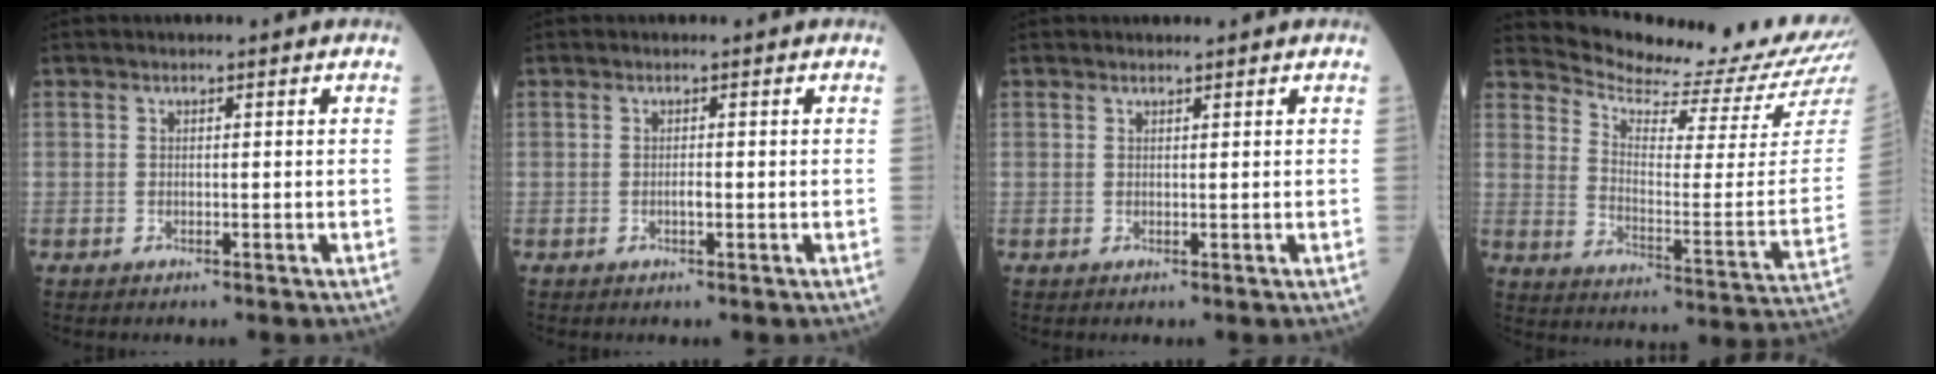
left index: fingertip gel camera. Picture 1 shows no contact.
{"total": 0.6, "force": [-0.1, 0.1, 0.6], "torque": [-0.013, 0.000, -0.003]}
{"total": 0.8, "force": [0.8, 0.0, 0.1], "torque": [-0.009, 0.002, 0.016]}
{"total": 17.9, "force": [17.4, -1.2, 3.9], "torque": [-0.082, -0.111, 0.234]}